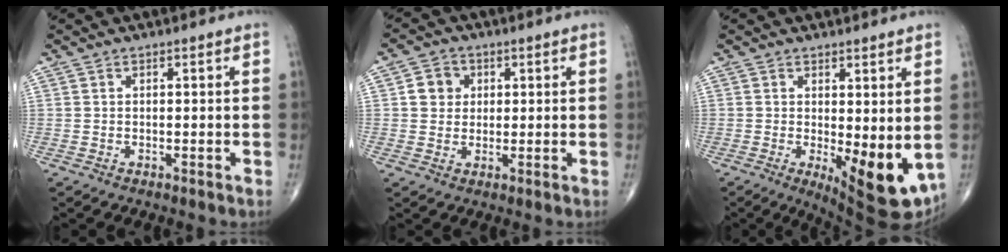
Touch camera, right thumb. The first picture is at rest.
{"total": 4.6, "force": [1.0, 4.2, 1.7], "torque": [-0.004, 0.002, 0.011]}
{"total": 11.5, "force": [-1.2, 4.1, 10.7], "torque": [-0.140, -0.029, -0.005]}